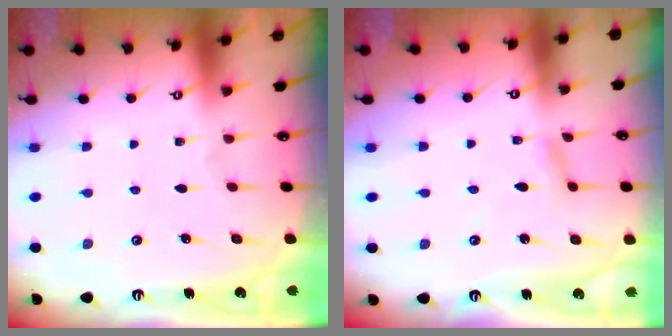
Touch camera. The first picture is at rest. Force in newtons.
{"total": 2.9, "press": 2.9, "slide": 0.3}